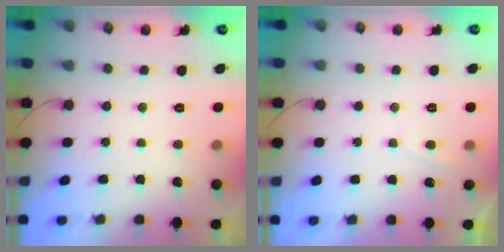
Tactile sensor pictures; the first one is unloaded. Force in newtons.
{"total": 0.0}